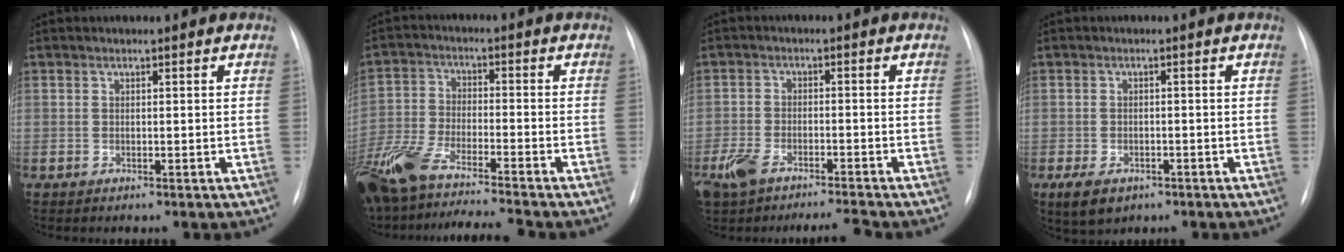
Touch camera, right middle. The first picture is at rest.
{"total": 15.7, "force": [-13.1, 1.2, 8.6], "torque": [-0.184, -0.020, -0.234]}
{"total": 7.0, "force": [-5.5, 1.7, 3.9], "torque": [-0.086, -0.006, -0.099]}
{"total": 4.5, "force": [-2.6, 2.7, 2.5], "torque": [-0.049, -0.006, -0.035]}